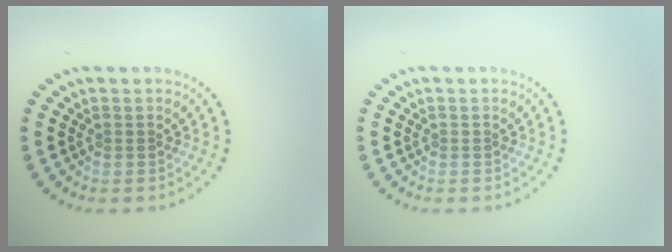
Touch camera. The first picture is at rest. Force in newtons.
{"total": 0.0}